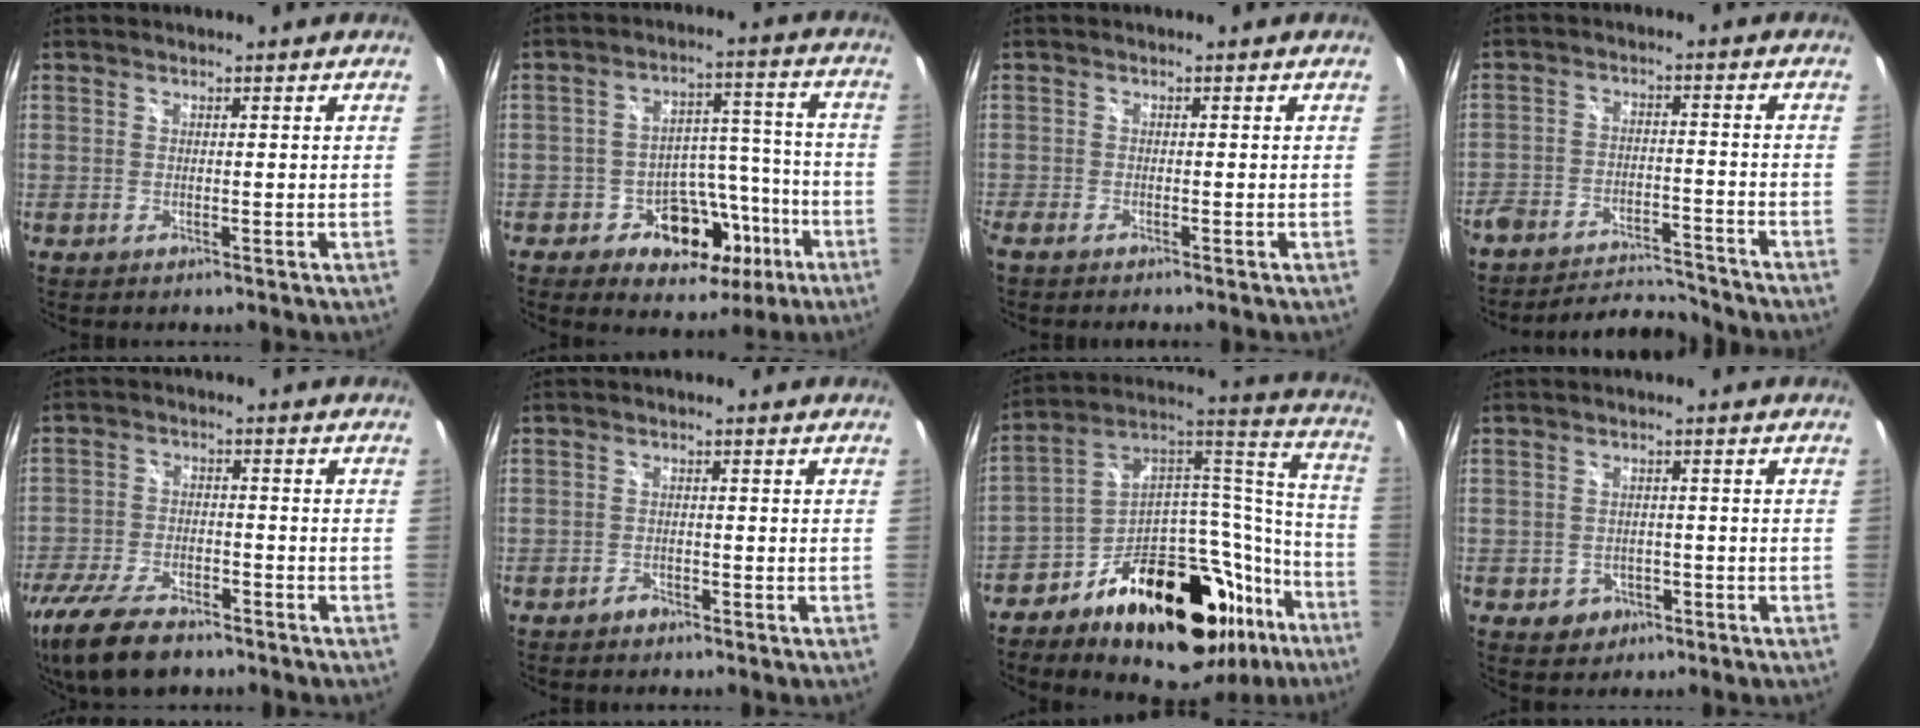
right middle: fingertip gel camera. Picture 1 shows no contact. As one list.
[{"total": 12.7, "force": [-6.4, 9.2, 5.9], "torque": [-0.096, 0.040, -0.072]}, {"total": 1.6, "force": [-1.5, 0.2, 0.6], "torque": [-0.017, -0.008, -0.030]}, {"total": 12.6, "force": [-11.9, 2.7, 3.0], "torque": [-0.084, 0.002, -0.185]}, {"total": 15.2, "force": [-11.2, 6.1, 8.4], "torque": [-0.200, -0.039, -0.200]}, {"total": 1.7, "force": [-1.4, 0.8, 0.2], "torque": [-0.005, 0.001, -0.025]}, {"total": 34.4, "force": [-19.6, 18.0, 21.9], "torque": [-0.318, 0.064, -0.279]}, {"total": 4.3, "force": [-1.9, 3.7, 1.2], "torque": [-0.035, 0.003, -0.019]}]